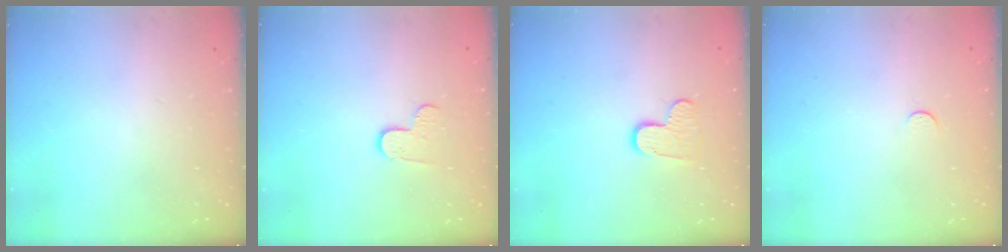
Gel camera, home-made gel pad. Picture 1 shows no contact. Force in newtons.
{"total": 3.3, "press": 3.3, "slide": 0.3}
{"total": 8.3, "press": 8.3, "slide": 0.5}
{"total": 3.5, "press": 3.5, "slide": 0.4}